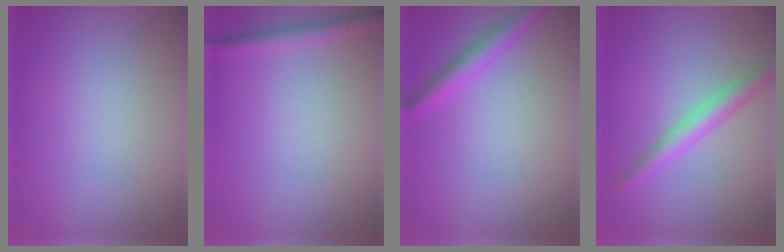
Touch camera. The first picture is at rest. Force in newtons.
{"total": 1.8, "press": 1.8, "slide": 0.1}
{"total": 2.6, "press": 2.6, "slide": 0.1}
{"total": 3.1, "press": 3.1, "slide": 0.1}